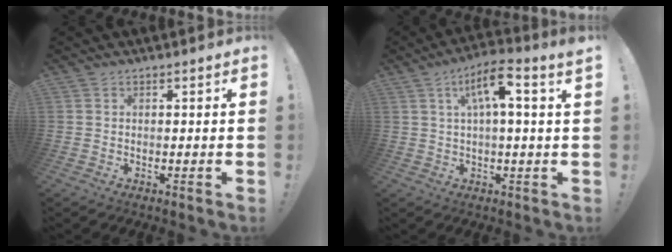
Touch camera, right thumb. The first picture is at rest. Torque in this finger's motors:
{"motor_torque": [0.30, 0.35, 0.13, 0.11, 0.06]}